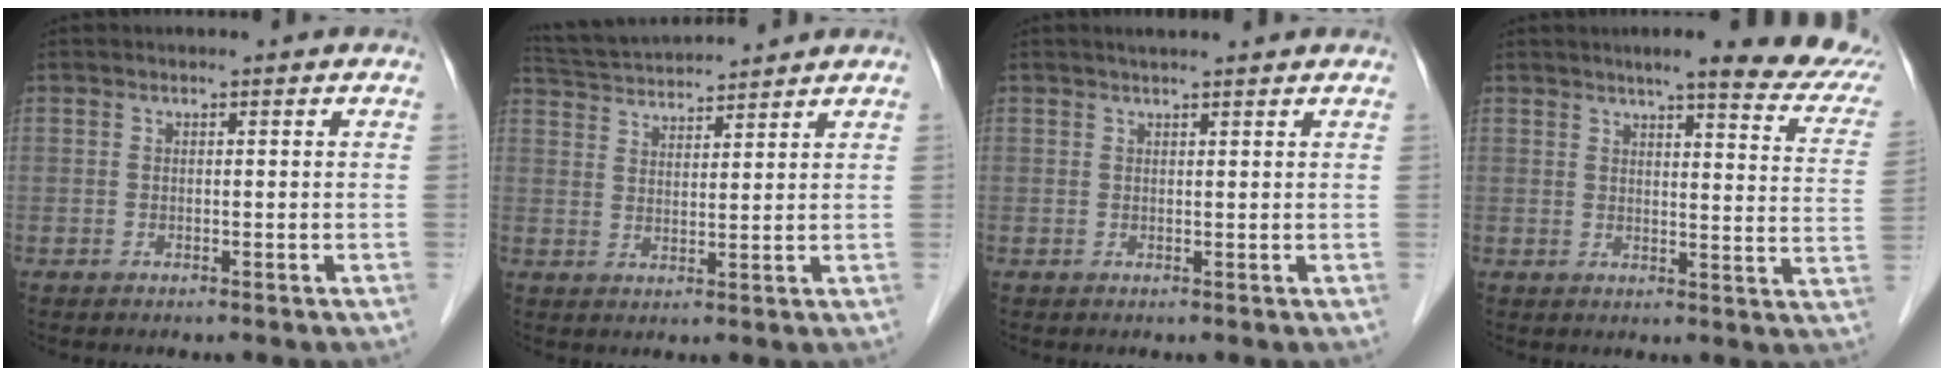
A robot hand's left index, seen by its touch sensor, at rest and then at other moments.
{"total": 9.2, "force": [8.9, 0.0, 2.2], "torque": [-0.052, 0.030, 0.152]}
{"total": 4.0, "force": [3.5, 0.1, 1.9], "torque": [-0.026, 0.022, 0.046]}
{"total": 17.0, "force": [14.1, 2.0, 9.3], "torque": [-0.100, -0.015, 0.150]}